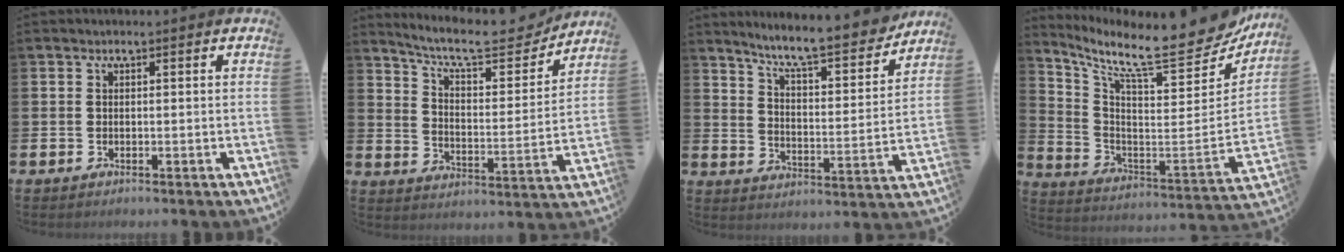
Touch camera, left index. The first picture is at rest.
{"total": 9.9, "force": [8.9, 2.2, 3.5], "torque": [-0.095, -0.060, 0.154]}
{"total": 8.9, "force": [8.3, 0.7, 3.2], "torque": [-0.085, -0.064, 0.140]}
{"total": 12.1, "force": [10.1, 2.3, 6.1], "torque": [-0.126, -0.092, 0.161]}